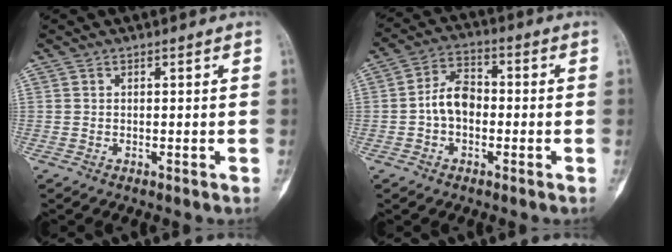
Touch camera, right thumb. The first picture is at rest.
{"total": 7.1, "force": [-1.0, 4.9, 5.1], "torque": [-0.077, 0.027, -0.029]}